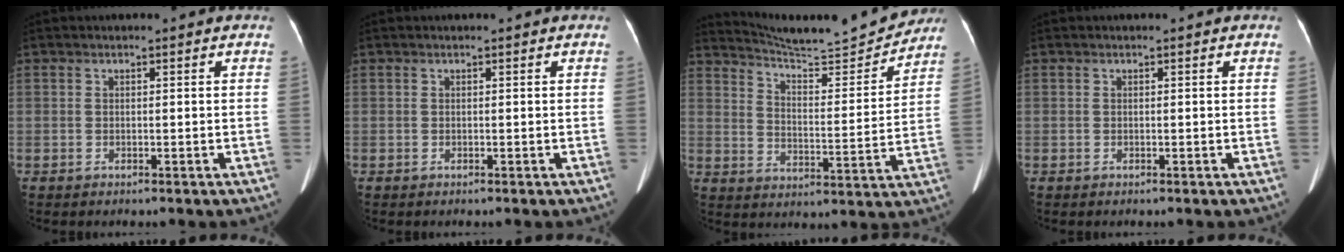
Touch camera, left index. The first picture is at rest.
{"total": 0.0}
{"total": 16.0, "force": [15.5, 0.5, 3.7], "torque": [-0.067, -0.030, 0.224]}
{"total": 0.0}